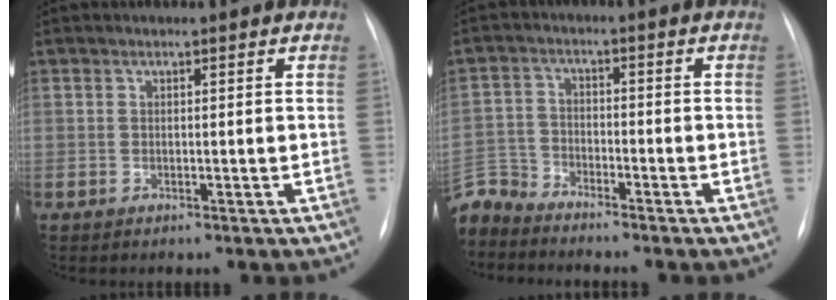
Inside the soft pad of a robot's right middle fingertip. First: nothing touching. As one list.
[{"total": 6.1, "force": [-6.1, 1.0, -0.3], "torque": [0.004, 0.001, -0.122]}]